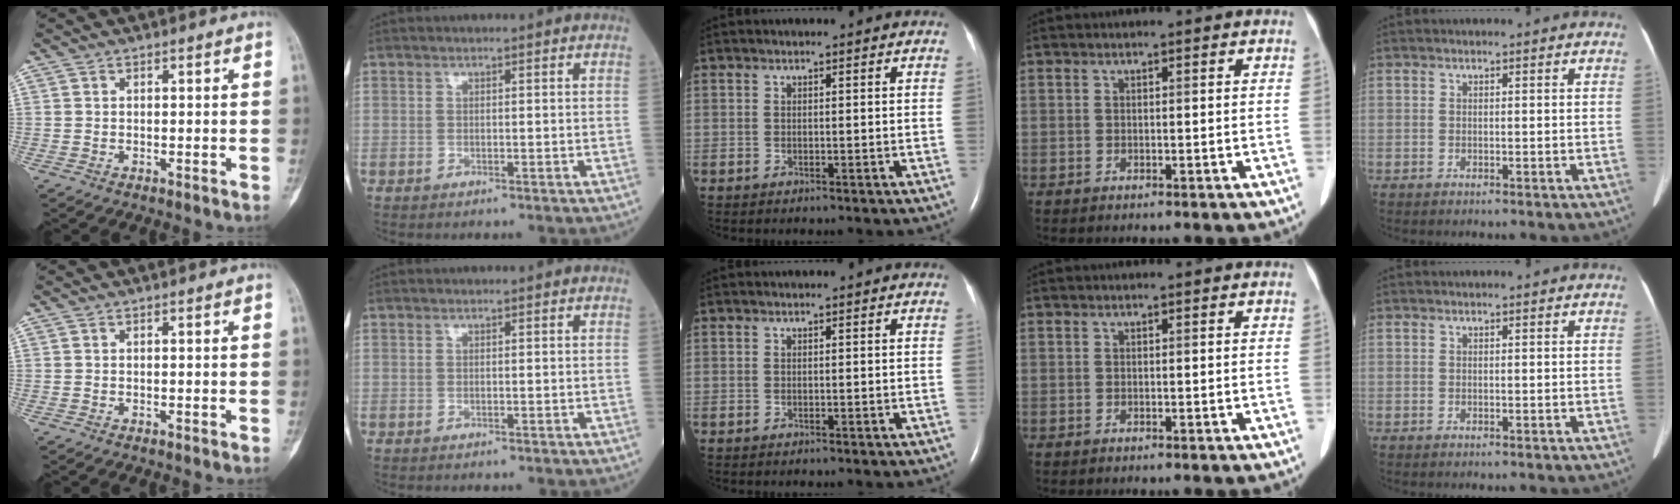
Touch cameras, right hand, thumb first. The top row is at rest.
{}